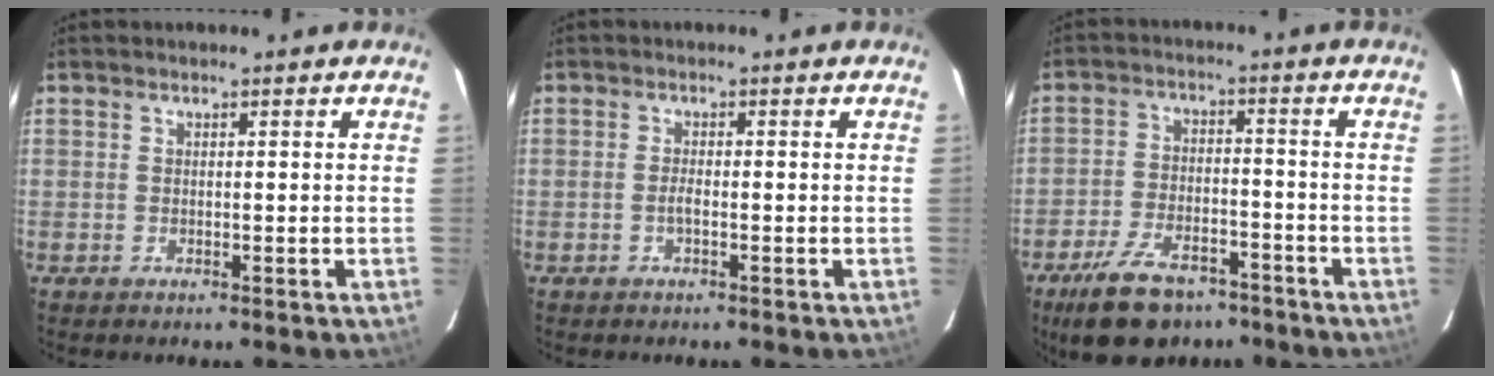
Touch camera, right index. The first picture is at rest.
{"total": 1.2, "force": [-0.5, 0.2, 1.1], "torque": [-0.023, 0.000, -0.011]}
{"total": 13.4, "force": [-9.5, 6.4, 6.9], "torque": [-0.156, -0.003, -0.154]}